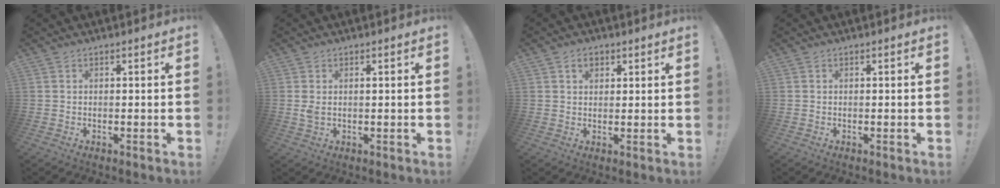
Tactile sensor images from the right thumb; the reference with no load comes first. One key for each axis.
{"total": 1.7, "fx": 0.5, "fy": 0.8, "fz": 1.4, "tx": -0.027, "ty": 0.002, "tz": 0.007}
{"total": 2.9, "fx": 1.4, "fy": 1.9, "fz": 1.6, "tx": -0.020, "ty": 0.001, "tz": 0.023}
{"total": 0.0}